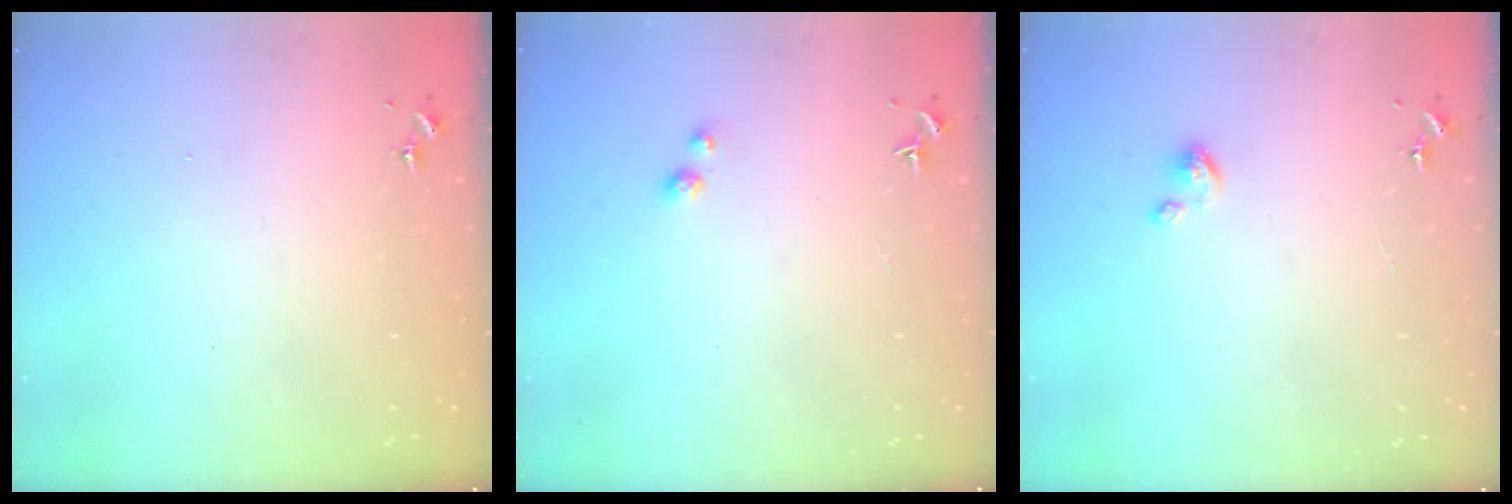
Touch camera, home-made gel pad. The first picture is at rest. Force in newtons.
{"total": 3.0, "press": 3.0, "slide": 0.1}
{"total": 4.3, "press": 4.3, "slide": 0.3}